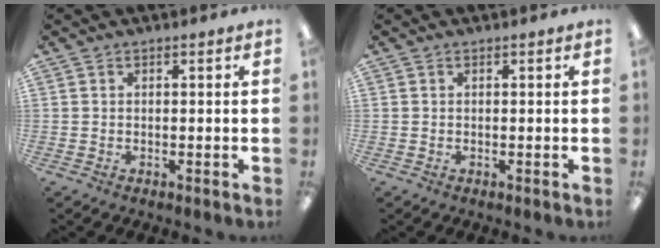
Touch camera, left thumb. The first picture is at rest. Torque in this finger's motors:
{"motor_torque": [0.00, 0.00, 0.01, 0.01, 0.00]}